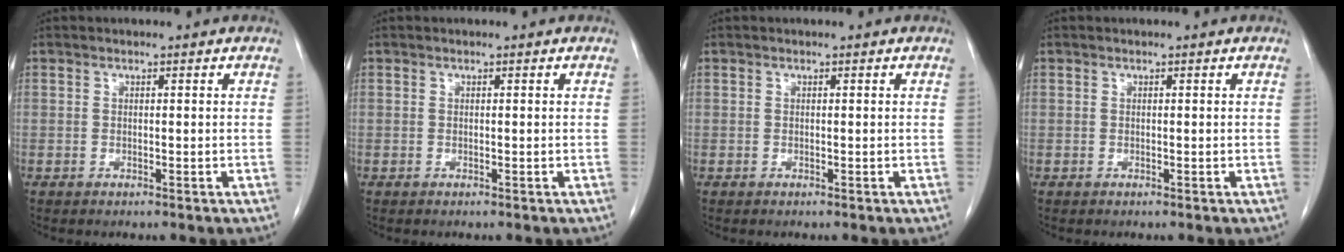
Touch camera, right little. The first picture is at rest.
{"total": 0.0}
{"total": 0.0}
{"total": 0.0}